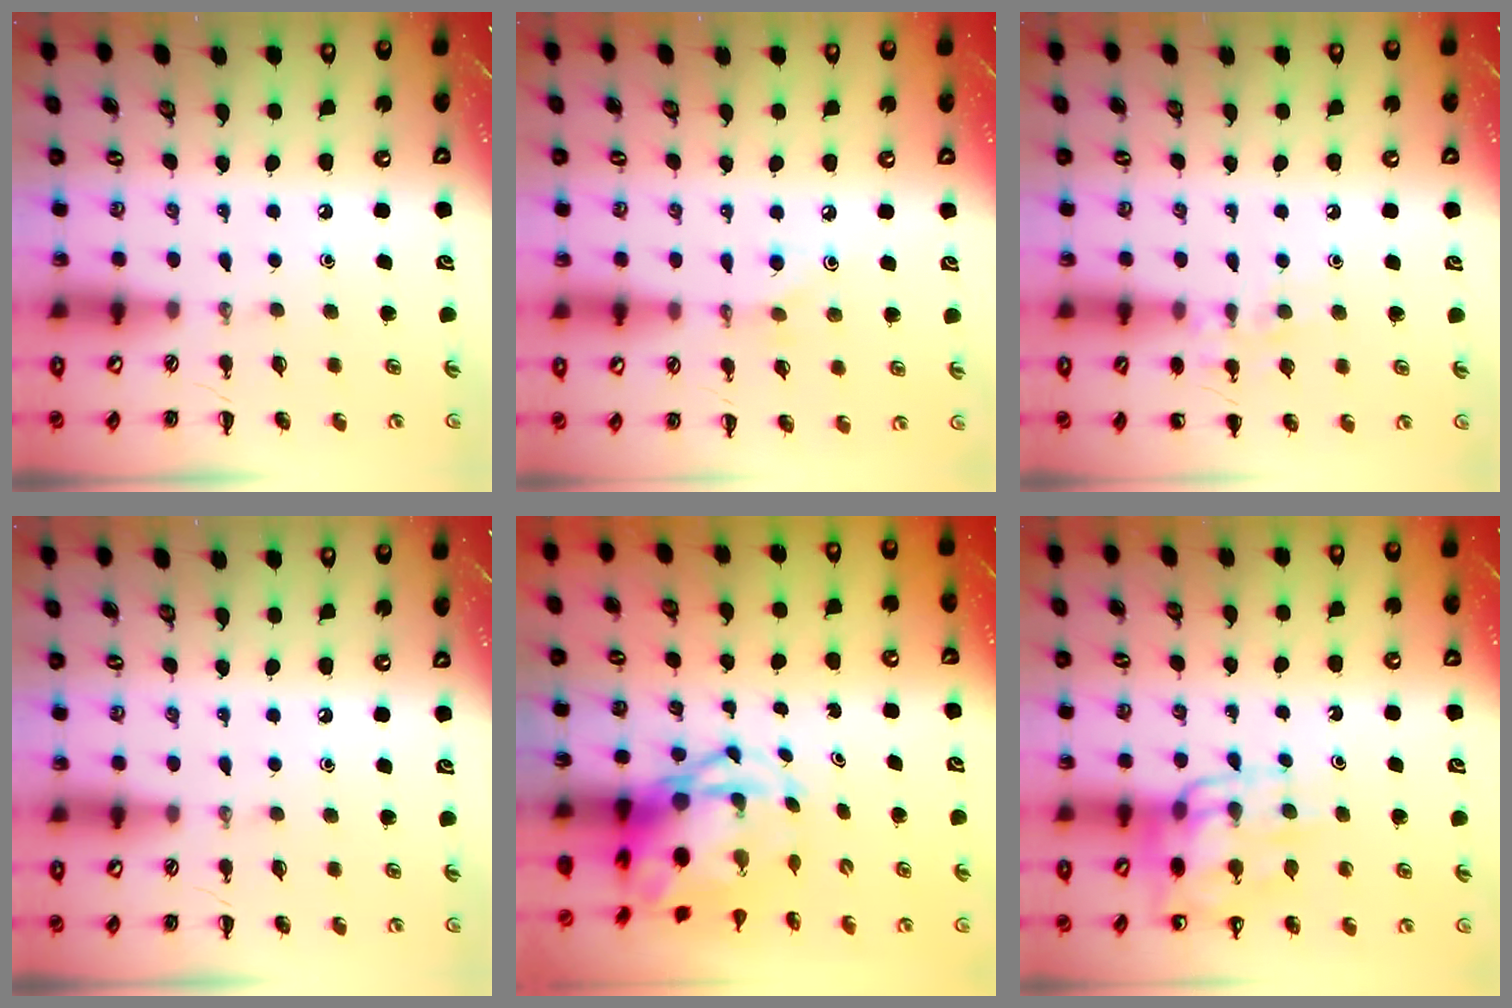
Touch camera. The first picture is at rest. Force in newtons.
{"total": 5.1, "press": 4.8, "slide": 1.6}
{"total": 6.9, "press": 6.8, "slide": 1.4}
{"total": 0.0}
{"total": 5.1, "press": 4.9, "slide": 1.4}
{"total": 11.6, "press": 11.3, "slide": 2.8}